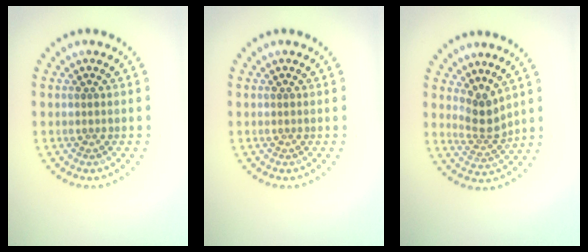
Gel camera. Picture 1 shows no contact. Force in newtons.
{"total": 0.0}
{"total": 2.4, "press": 1.7, "slide": 1.7}